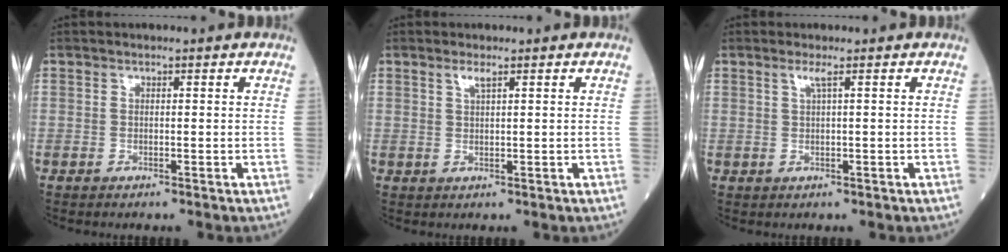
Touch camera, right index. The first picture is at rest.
{"total": 1.4, "force": [0.9, -0.1, 1.1], "torque": [-0.026, 0.001, 0.018]}
{"total": 1.3, "force": [0.5, -0.4, 1.1], "torque": [-0.030, 0.002, 0.014]}